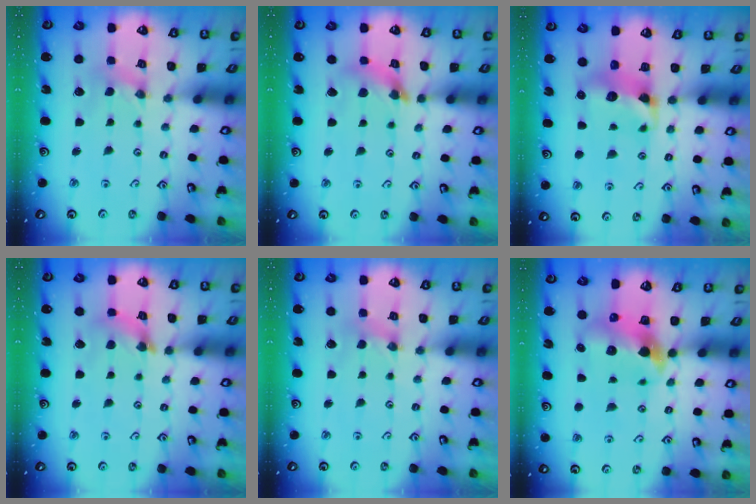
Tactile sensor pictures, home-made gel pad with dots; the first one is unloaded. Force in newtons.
{"total": 8.4, "press": 8.4, "slide": 0.8}
{"total": 7.1, "press": 7.1, "slide": 0.3}
{"total": 5.5, "press": 5.5, "slide": 0.5}
{"total": 2.8, "press": 2.8, "slide": 0.3}
{"total": 7.4, "press": 7.3, "slide": 1.0}